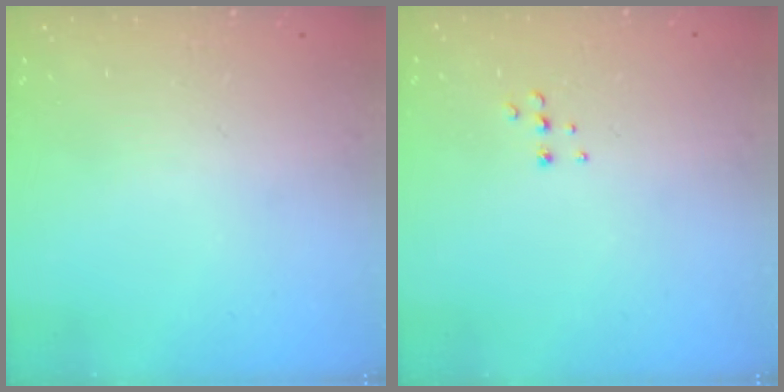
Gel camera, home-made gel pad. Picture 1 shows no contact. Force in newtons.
{"total": 4.4, "press": 4.4, "slide": 0.5}